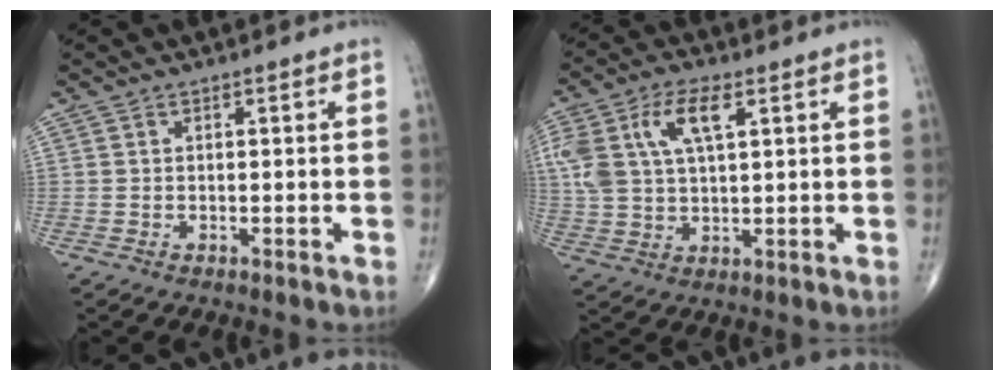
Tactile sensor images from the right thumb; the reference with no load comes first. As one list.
[{"total": 11.9, "force": [4.2, 5.7, 9.6], "torque": [-0.205, 0.008, 0.083]}]